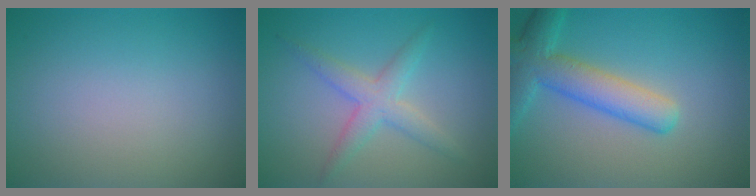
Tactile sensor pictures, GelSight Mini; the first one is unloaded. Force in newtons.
{"total": 3.0, "press": 3.0, "slide": 0.1}
{"total": 5.4, "press": 5.4, "slide": 0.2}